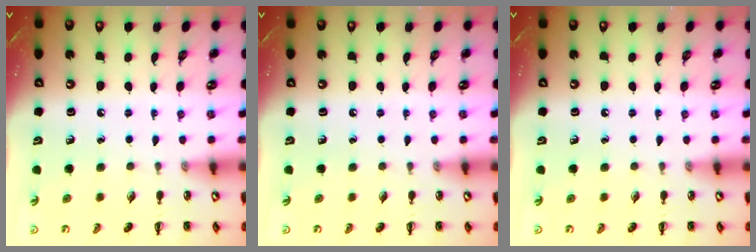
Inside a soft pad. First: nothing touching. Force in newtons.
{"total": 0.0}
{"total": 0.0}